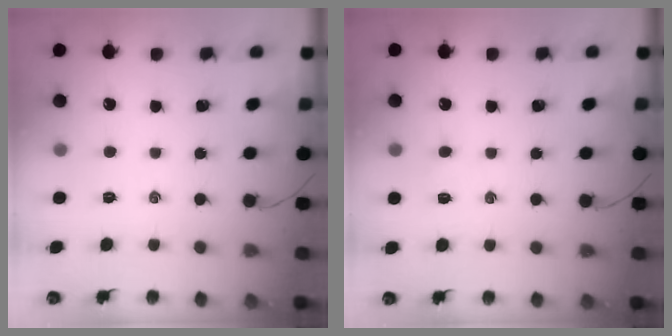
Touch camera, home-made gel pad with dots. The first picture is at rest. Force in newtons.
{"total": 1.6, "press": 1.5, "slide": 0.5}